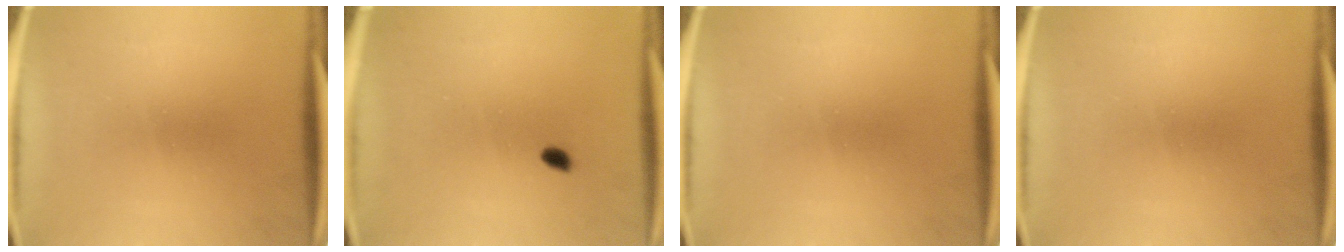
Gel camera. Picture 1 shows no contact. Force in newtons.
{"total": 1.3}
{"total": 0.0}
{"total": 0.0}